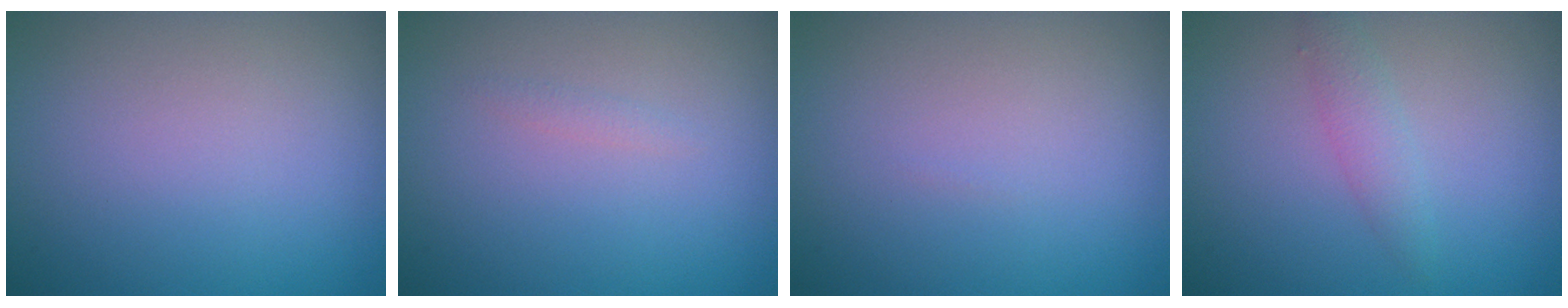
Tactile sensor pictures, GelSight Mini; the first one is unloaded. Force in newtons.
{"total": 0.5, "press": 0.5, "slide": 0.0}
{"total": 0.0}
{"total": 1.7, "press": 1.7, "slide": 0.1}